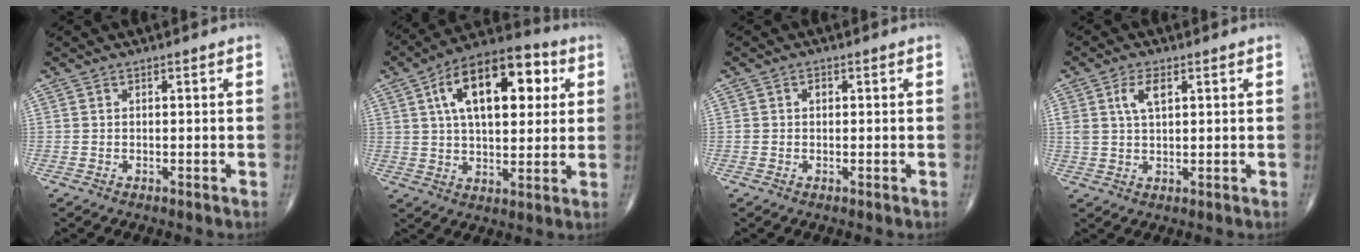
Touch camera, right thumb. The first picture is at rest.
{"total": 19.7, "force": [5.9, 10.0, 15.9], "torque": [-0.222, 0.011, 0.086]}
{"total": 1.2, "force": [0.3, 1.0, 0.7], "torque": [-0.010, 0.004, 0.004]}
{"total": 4.7, "force": [1.9, 2.2, 3.7], "torque": [-0.070, 0.000, 0.040]}